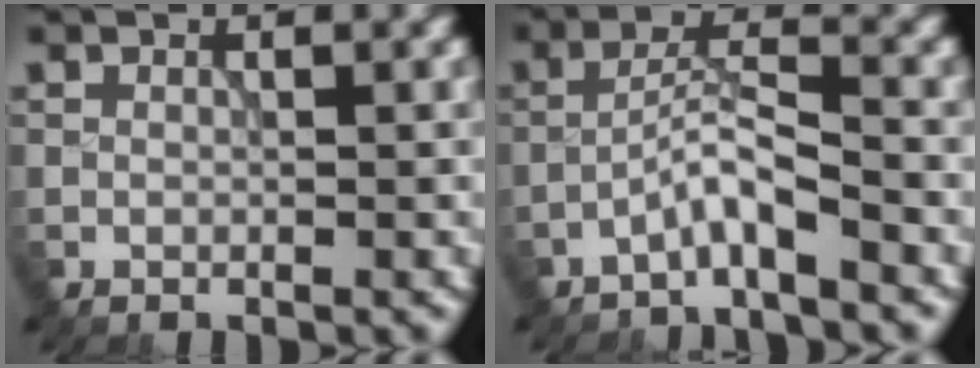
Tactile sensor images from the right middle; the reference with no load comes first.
{"total": 3.0, "force": [-2.1, 0.1, 2.1], "torque": [-0.043, 0.017, -0.045]}